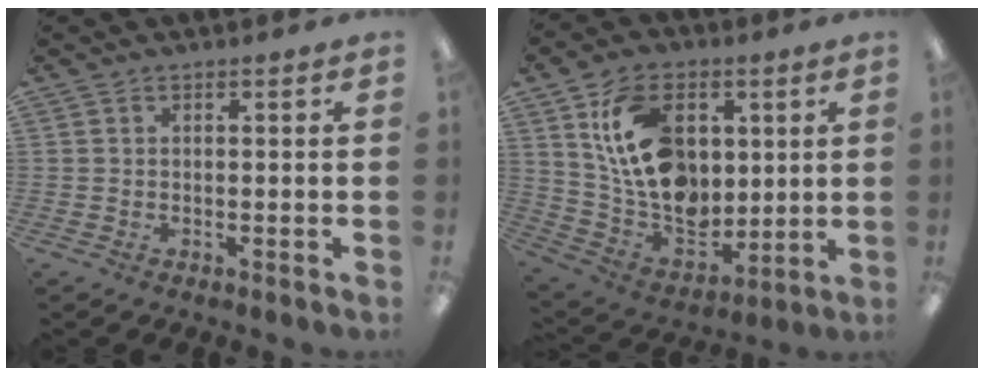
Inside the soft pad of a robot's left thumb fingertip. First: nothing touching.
{"total": 18.3, "force": [5.8, 12.9, 11.6], "torque": [-0.223, -0.006, 0.110]}